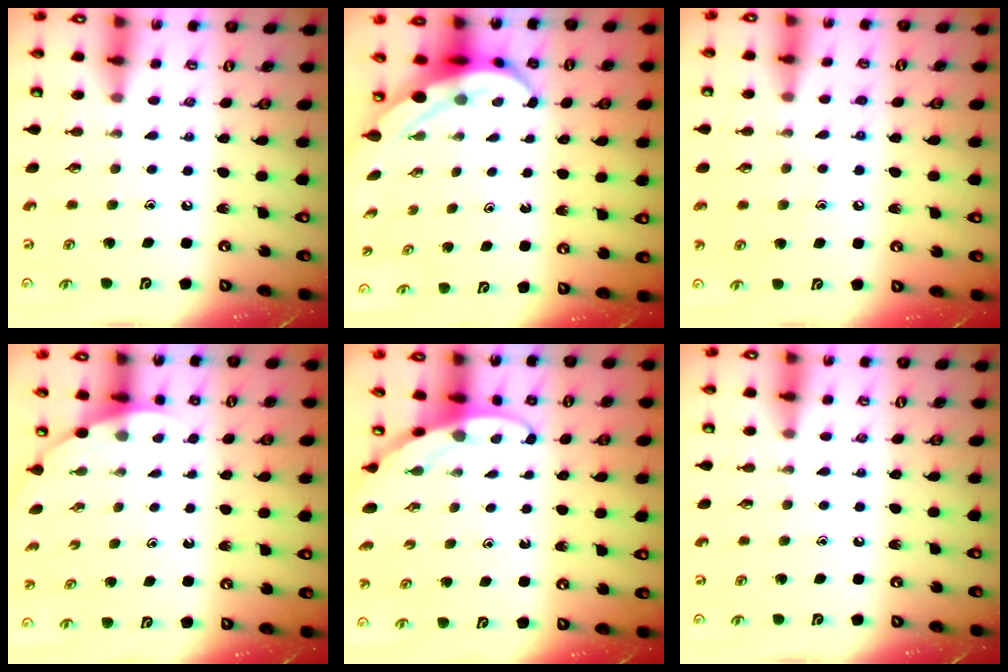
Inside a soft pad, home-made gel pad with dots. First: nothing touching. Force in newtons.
{"total": 4.3, "press": 4.1, "slide": 1.1}
{"total": 6.8, "press": 6.7, "slide": 0.7}
{"total": 2.2, "press": 2.2, "slide": 0.0}
{"total": 2.8, "press": 2.8, "slide": 0.0}
{"total": 0.0}